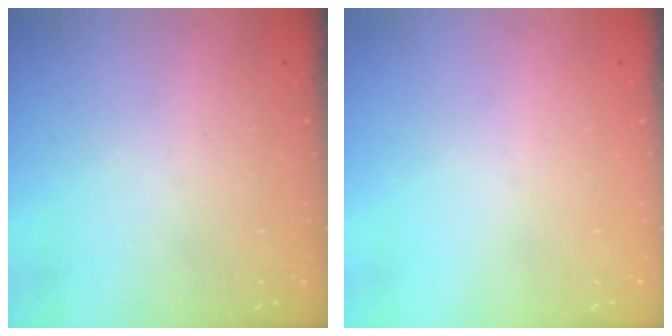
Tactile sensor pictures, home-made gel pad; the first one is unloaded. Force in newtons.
{"total": 0.0}